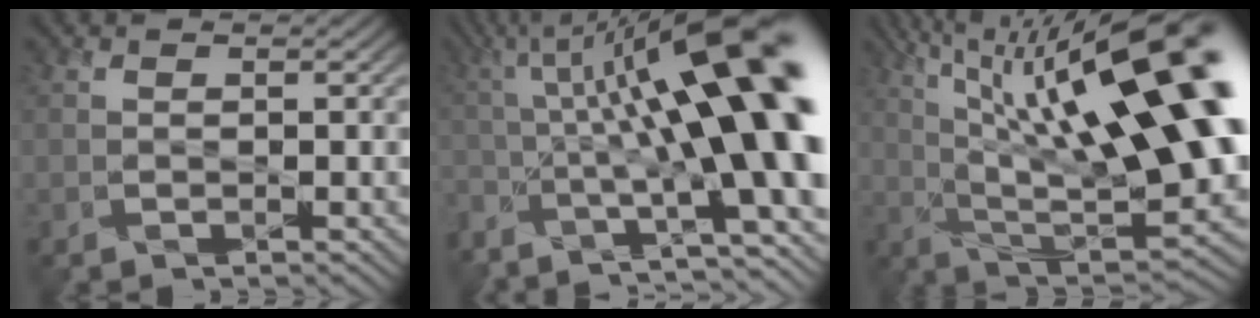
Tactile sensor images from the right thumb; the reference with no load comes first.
{"total": 18.9, "force": [-1.3, 4.9, 18.2], "torque": [-0.253, -0.002, -0.022]}
{"total": 21.4, "force": [6.7, 6.7, 19.1], "torque": [-0.295, 0.035, 0.111]}